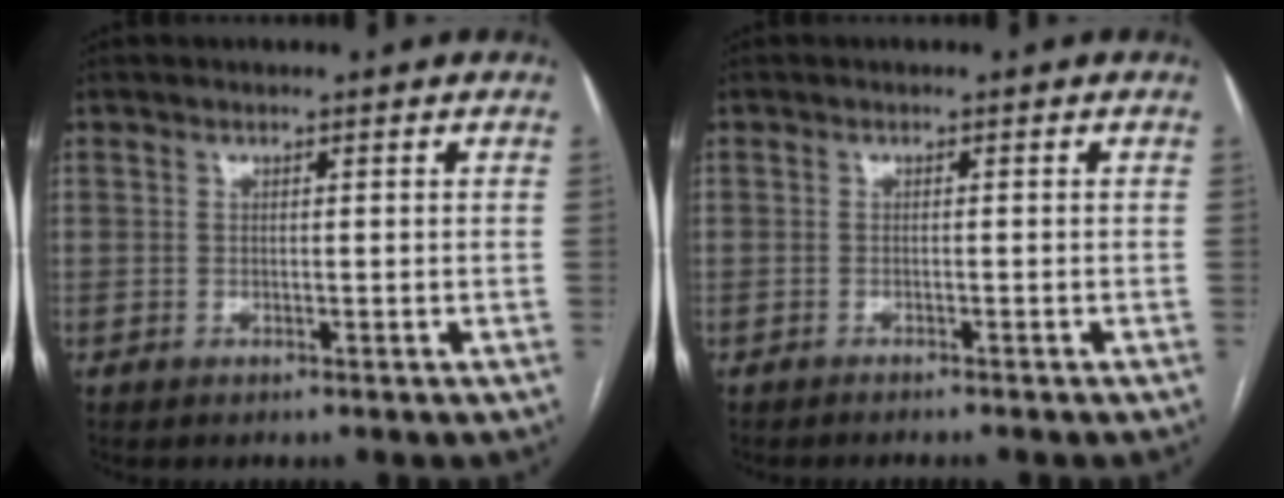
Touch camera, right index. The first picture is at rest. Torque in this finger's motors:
{"motor_torque": [0.08, -0.01, -0.06, 0.00]}